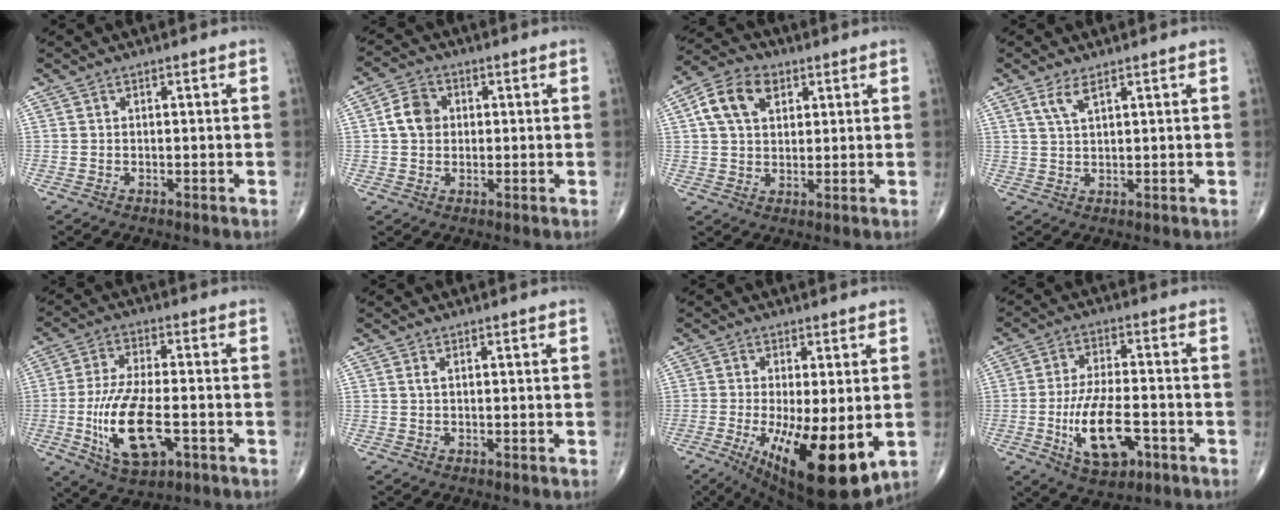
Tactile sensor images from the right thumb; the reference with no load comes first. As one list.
[{"total": 5.6, "force": [0.7, 4.6, 3.2], "torque": [-0.047, 0.008, 0.006]}, {"total": 10.0, "force": [3.5, 6.7, 6.4], "torque": [-0.102, 0.007, 0.056]}, {"total": 3.2, "force": [1.9, 0.9, 2.4], "torque": [-0.052, -0.003, 0.044]}, {"total": 14.2, "force": [-3.6, 5.9, 12.4], "torque": [-0.242, 0.004, -0.059]}, {"total": 0.8, "force": [0.2, 0.4, 0.6], "torque": [-0.016, 0.005, 0.005]}, {"total": 17.1, "force": [-4.2, 5.7, 15.5], "torque": [-0.243, -0.030, -0.048]}, {"total": 11.7, "force": [-5.8, 5.8, 8.3], "torque": [-0.114, 0.035, -0.088]}]